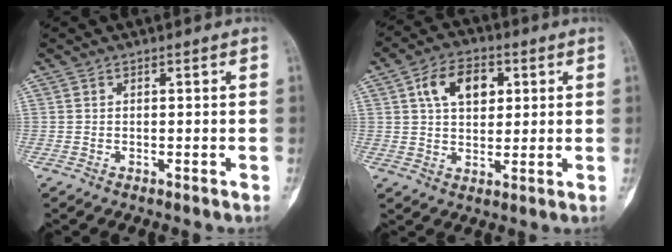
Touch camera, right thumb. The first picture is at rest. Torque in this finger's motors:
{"motor_torque": [-0.56, 1.90, 0.34, -0.19, 0.30]}